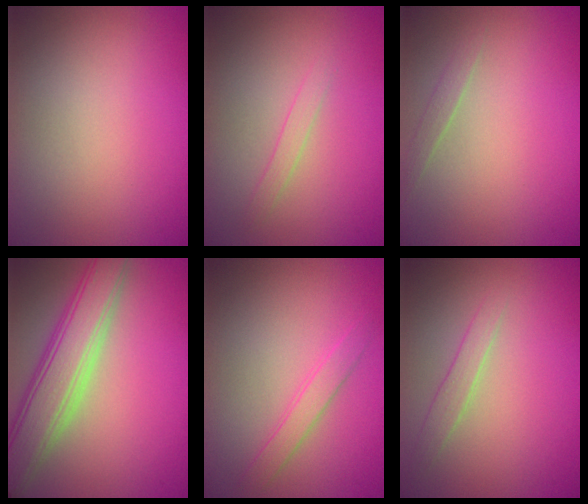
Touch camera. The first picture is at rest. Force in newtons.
{"total": 1.0, "press": 1.0, "slide": 0.0}
{"total": 0.8, "press": 0.8, "slide": 0.0}
{"total": 6.6, "press": 6.6, "slide": 0.4}
{"total": 1.7, "press": 1.7, "slide": 0.1}
{"total": 1.5, "press": 1.5, "slide": 0.1}